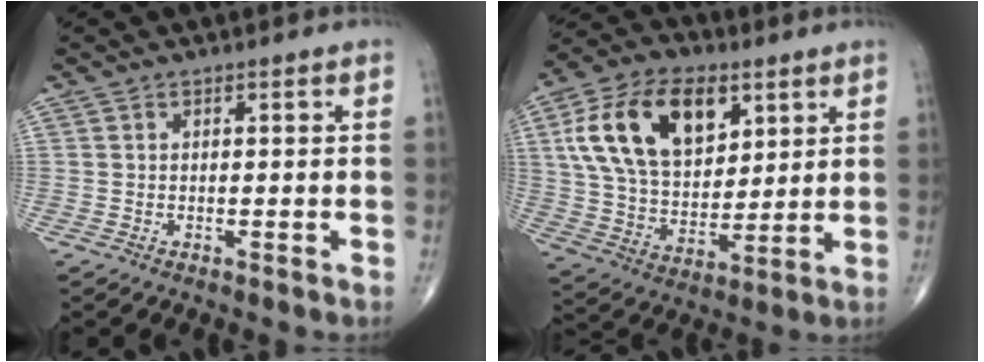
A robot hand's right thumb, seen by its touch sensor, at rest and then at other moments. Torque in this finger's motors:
{"motor_torque": [0.27, 1.40, 1.28, 0.52, 0.32]}